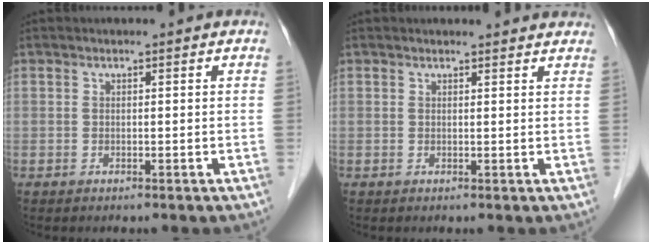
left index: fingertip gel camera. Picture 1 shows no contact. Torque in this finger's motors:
{"motor_torque": [0.70, -0.98, -0.01, 0.00]}